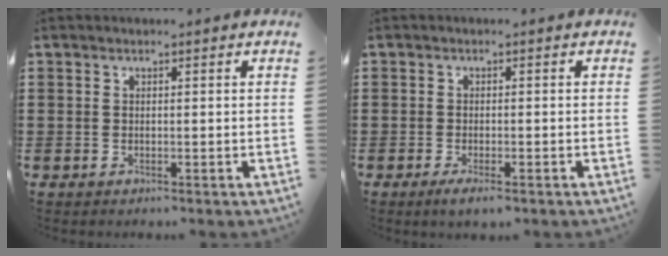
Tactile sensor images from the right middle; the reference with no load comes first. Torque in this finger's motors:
{"motor_torque": [2.14, 0.00, 0.28, 0.21]}